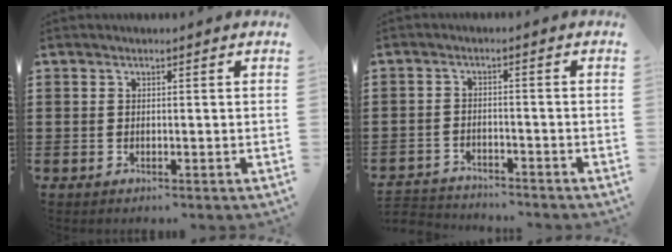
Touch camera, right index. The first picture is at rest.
{"total": 2.9, "force": [-2.8, 0.2, -0.3], "torque": [-0.005, -0.004, -0.062]}